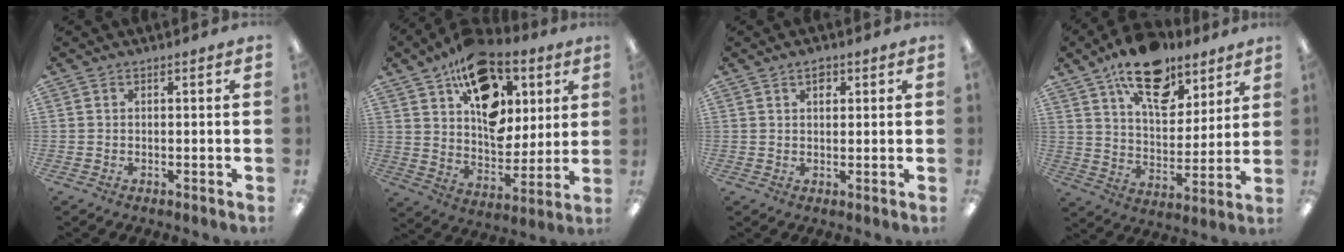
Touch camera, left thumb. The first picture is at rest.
{"total": 19.7, "force": [9.5, 13.2, 11.2], "torque": [-0.155, -0.048, 0.171]}
{"total": 2.5, "force": [1.4, 1.4, 1.4], "torque": [-0.015, -0.004, 0.022]}
{"total": 18.4, "force": [12.3, 9.3, 10.0], "torque": [-0.156, -0.058, 0.215]}